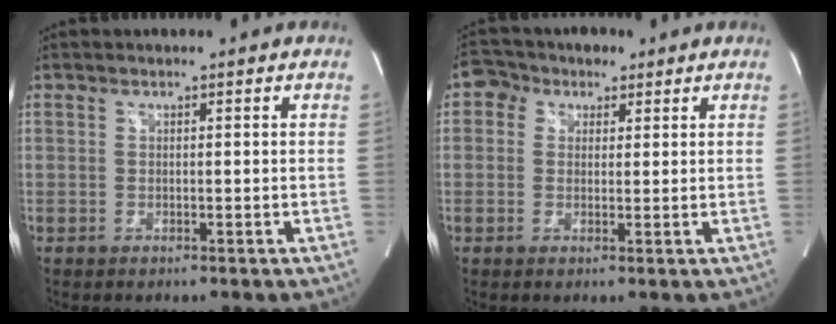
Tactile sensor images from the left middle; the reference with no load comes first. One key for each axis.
{"total": 4.3, "fx": 1.9, "fy": 3.7, "fz": 1.2, "tx": -0.022, "ty": 0.023, "tz": 0.031}